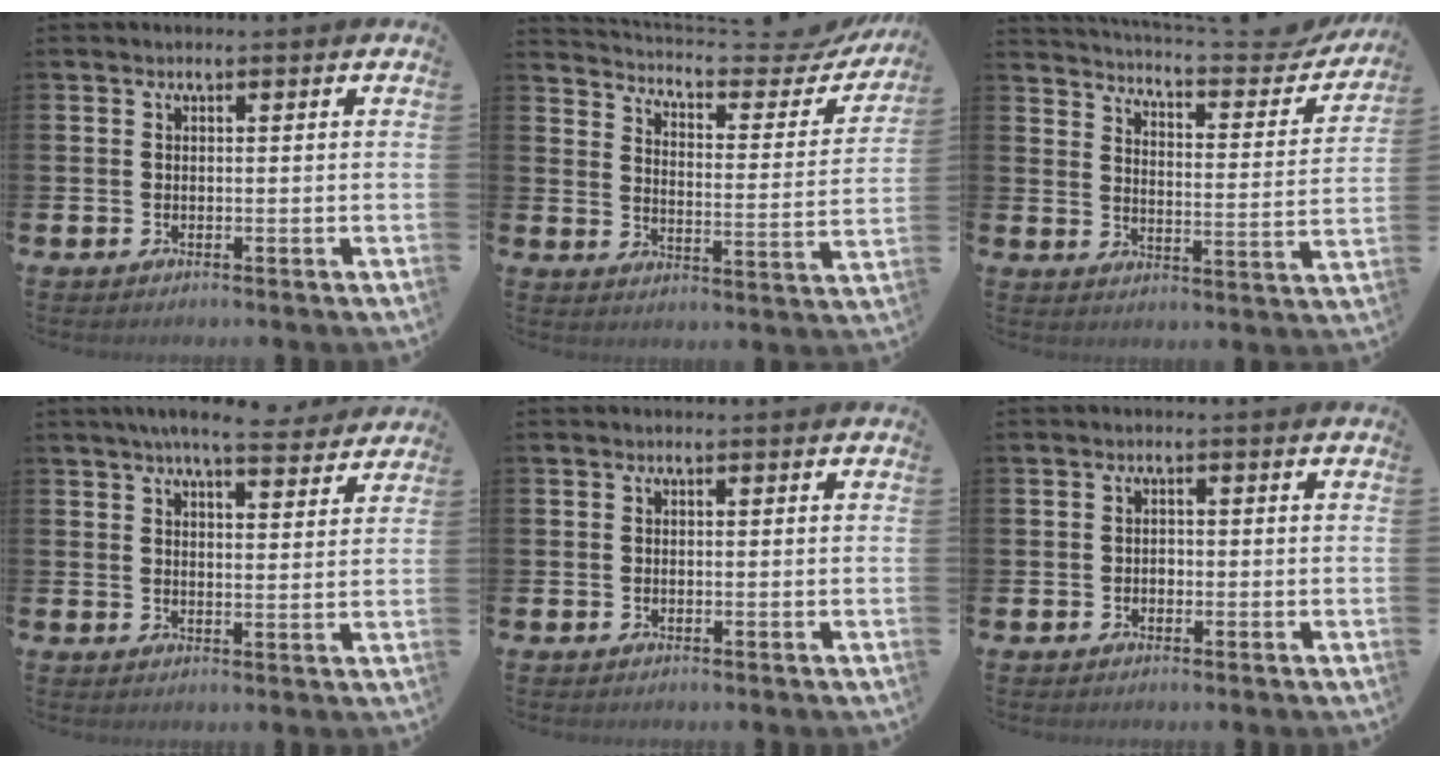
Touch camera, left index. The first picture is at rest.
{"total": 5.2, "force": [4.7, 1.1, 1.8], "torque": [-0.058, -0.040, 0.071]}
{"total": 5.1, "force": [5.0, 0.3, 1.1], "torque": [-0.037, -0.051, 0.076]}
{"total": 6.1, "force": [5.6, 0.7, 2.3], "torque": [-0.042, -0.024, 0.098]}
{"total": 0.0}
{"total": 0.9, "force": [-0.5, 0.7, 0.3], "torque": [-0.005, 0.002, -0.010]}